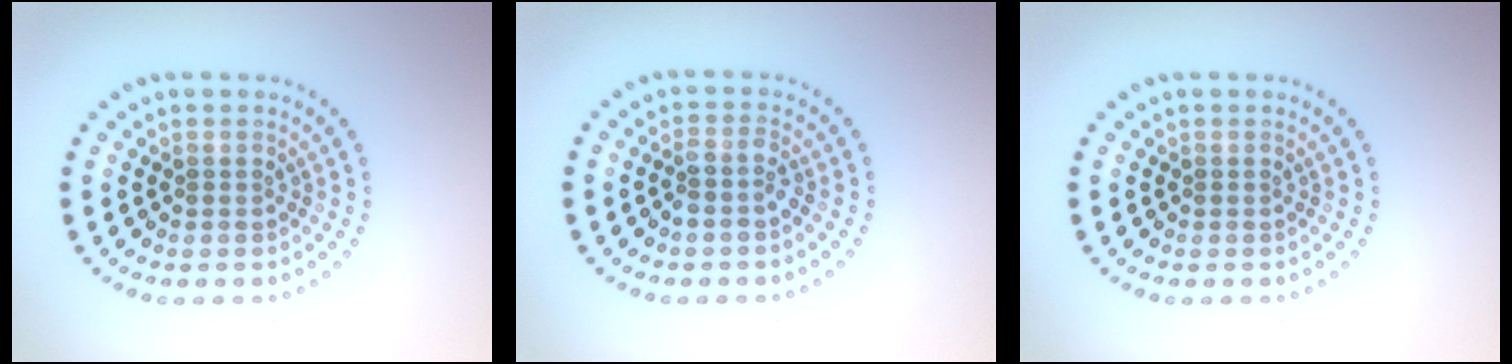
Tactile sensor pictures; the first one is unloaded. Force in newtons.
{"total": 1.7, "press": 1.5, "slide": 0.9}
{"total": 0.0}